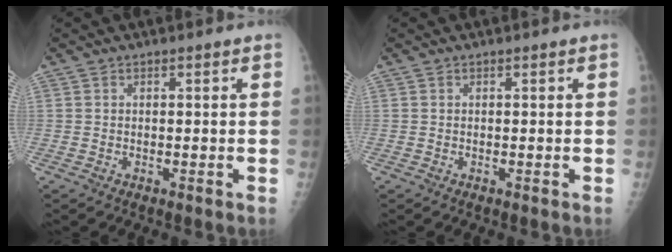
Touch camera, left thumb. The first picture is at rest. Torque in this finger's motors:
{"motor_torque": [0.00, 0.01, 0.00, 0.00, 0.00]}